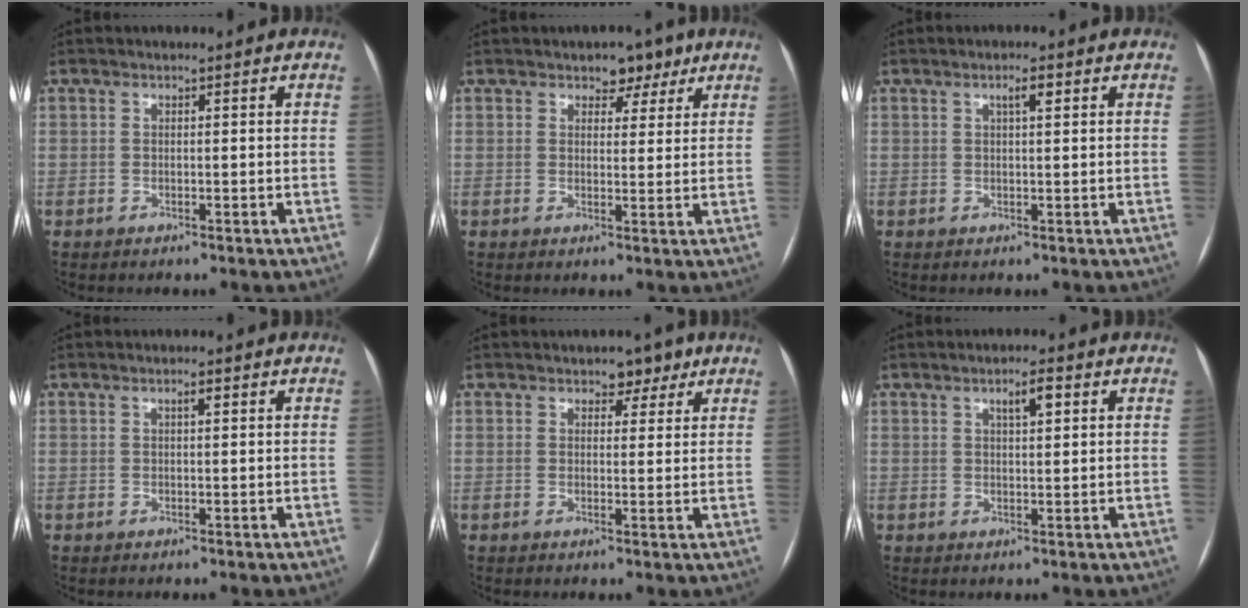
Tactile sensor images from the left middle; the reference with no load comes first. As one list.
[{"total": 4.0, "force": [2.7, 2.4, 1.6], "torque": [-0.010, 0.002, 0.035]}, {"total": 1.9, "force": [0.9, 0.3, 1.7], "torque": [-0.030, 0.005, 0.014]}, {"total": 1.0, "force": [0.4, 0.2, 0.9], "torque": [-0.017, 0.002, 0.006]}, {"total": 3.2, "force": [2.1, 1.9, 1.4], "torque": [-0.010, 0.002, 0.027]}, {"total": 3.0, "force": [1.4, 0.7, 2.6], "torque": [-0.046, 0.005, 0.023]}]